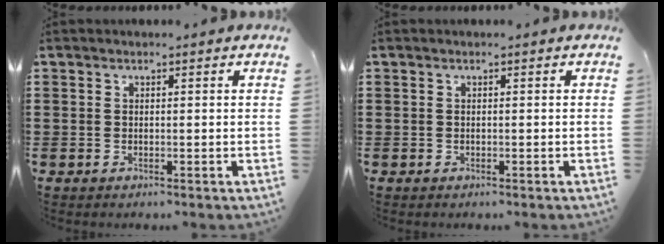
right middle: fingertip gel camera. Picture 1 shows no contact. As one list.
[{"total": 0.0}]